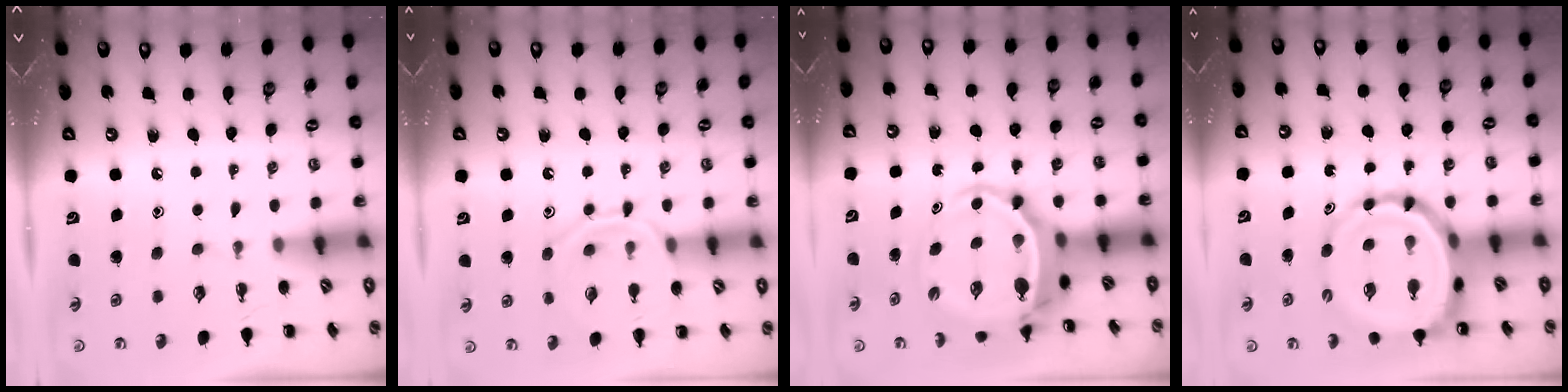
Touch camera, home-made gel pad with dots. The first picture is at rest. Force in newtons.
{"total": 10.6, "press": 10.6, "slide": 0.7}
{"total": 5.7, "press": 5.5, "slide": 1.3}
{"total": 11.3, "press": 10.8, "slide": 3.1}